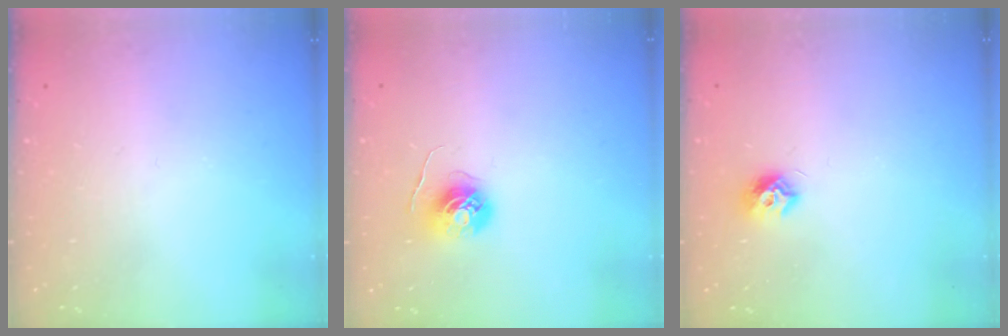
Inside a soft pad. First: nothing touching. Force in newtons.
{"total": 5.9, "press": 5.9, "slide": 0.3}
{"total": 7.3, "press": 7.2, "slide": 0.3}